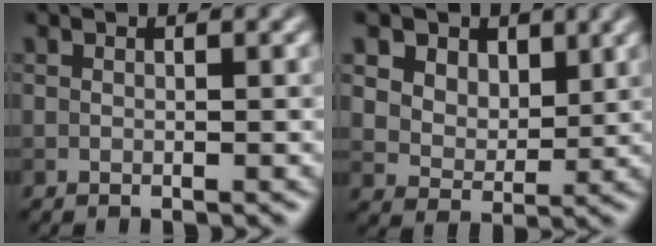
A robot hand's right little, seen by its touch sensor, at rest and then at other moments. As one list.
[{"total": 8.9, "force": [5.1, 6.1, 3.9], "torque": [-0.081, 0.005, 0.084]}]